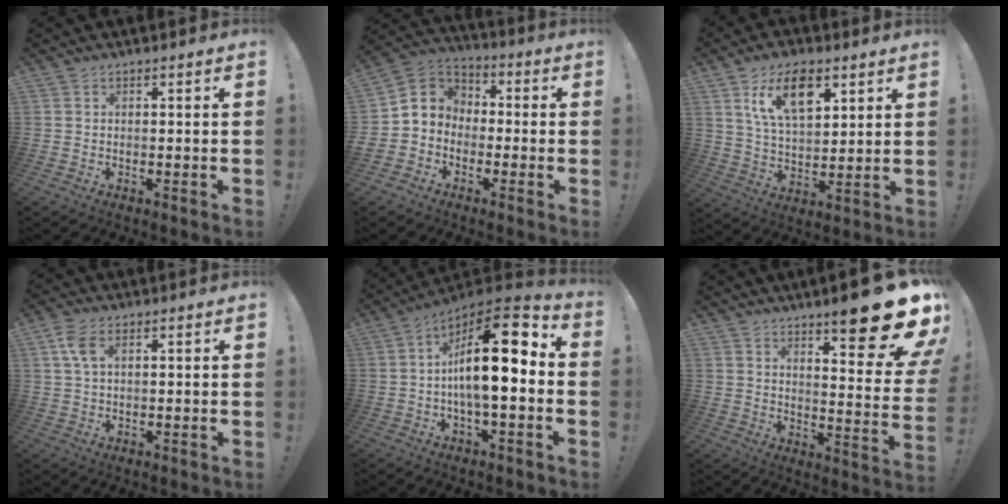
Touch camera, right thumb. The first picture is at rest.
{"total": 6.8, "force": [-2.3, 6.3, 1.3], "torque": [-0.034, 0.022, -0.033]}
{"total": 14.3, "force": [7.5, 7.8, 9.3], "torque": [-0.149, -0.021, 0.135]}
{"total": 5.4, "force": [2.2, 2.7, 4.2], "torque": [-0.087, -0.002, 0.040]}
{"total": 18.3, "force": [1.0, 6.2, 17.2], "torque": [-0.267, -0.004, 0.011]}
{"total": 17.0, "force": [11.4, 2.3, 12.4], "torque": [-0.155, -0.099, 0.169]}